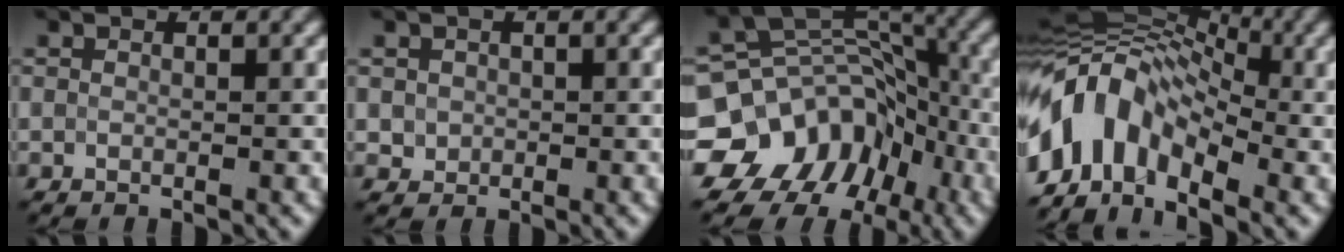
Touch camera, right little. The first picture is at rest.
{"total": 1.3, "force": [0.1, 1.2, 0.4], "torque": [-0.002, -0.005, 0.003]}
{"total": 12.3, "force": [-6.4, 9.5, 4.3], "torque": [-0.071, 0.020, -0.115]}
{"total": 10.6, "force": [-3.4, 7.0, 7.2], "torque": [-0.126, 0.015, -0.079]}